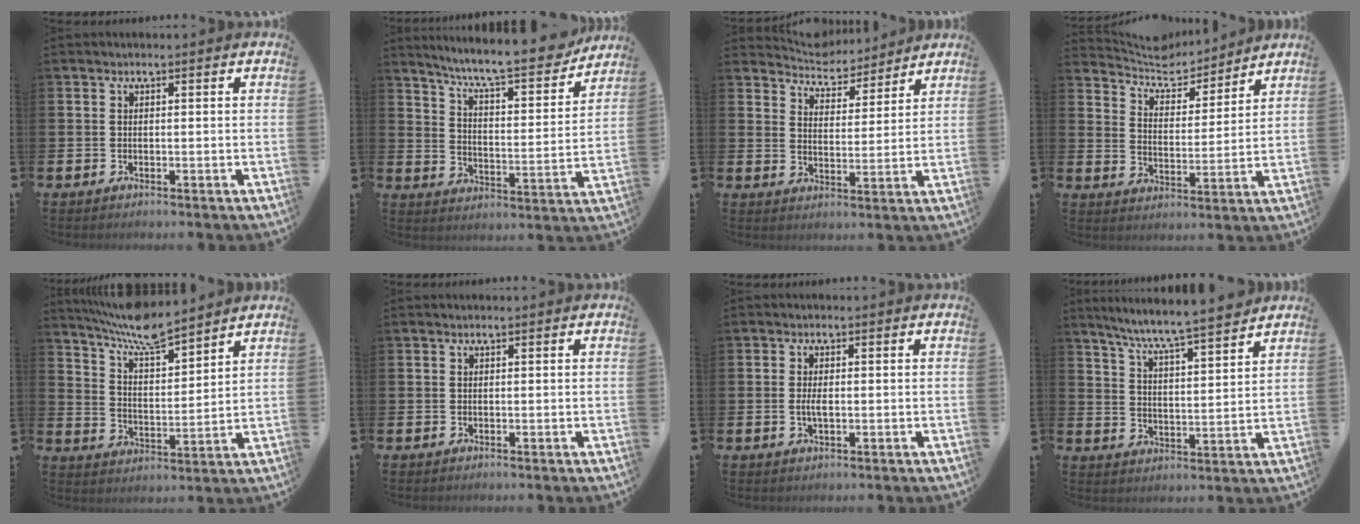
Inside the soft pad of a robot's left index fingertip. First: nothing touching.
{"total": 9.4, "force": [8.5, 0.9, 3.8], "torque": [-0.091, -0.063, 0.140]}
{"total": 5.3, "force": [5.2, 1.1, -0.3], "torque": [-0.013, -0.041, 0.090]}
{"total": 6.6, "force": [6.4, 1.6, 0.8], "torque": [-0.049, -0.050, 0.112]}
{"total": 8.0, "force": [7.5, 0.7, 2.6], "torque": [-0.077, -0.045, 0.136]}
{"total": 0.0}
{"total": 2.0, "force": [-0.2, 0.9, 1.8], "torque": [-0.034, 0.001, -0.004]}
{"total": 7.4, "force": [7.0, -0.4, 2.3], "torque": [-0.070, -0.051, 0.121]}